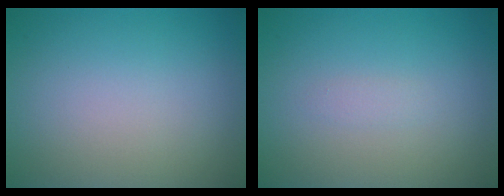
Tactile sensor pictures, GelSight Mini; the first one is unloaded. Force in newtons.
{"total": 0.7, "press": 0.7, "slide": 0.1}